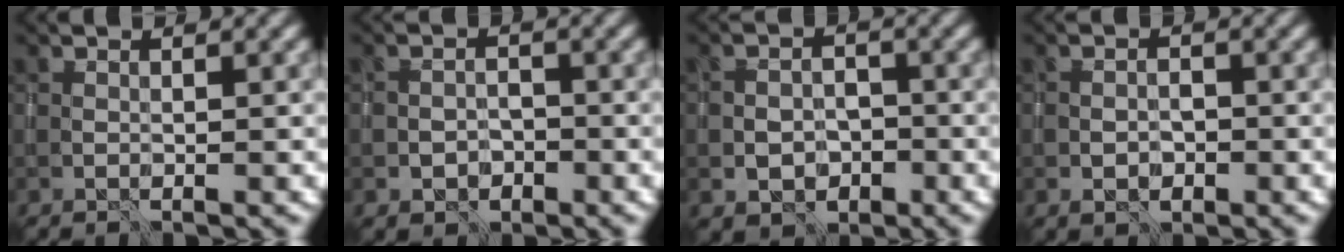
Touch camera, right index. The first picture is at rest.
{"total": 2.0, "force": [-1.1, 1.5, 0.8], "torque": [-0.011, 0.004, -0.019]}
{"total": 3.2, "force": [-1.2, 2.4, 1.6], "torque": [-0.023, 0.001, -0.021]}
{"total": 1.5, "force": [-0.6, 1.1, 0.9], "torque": [-0.014, 0.003, -0.010]}